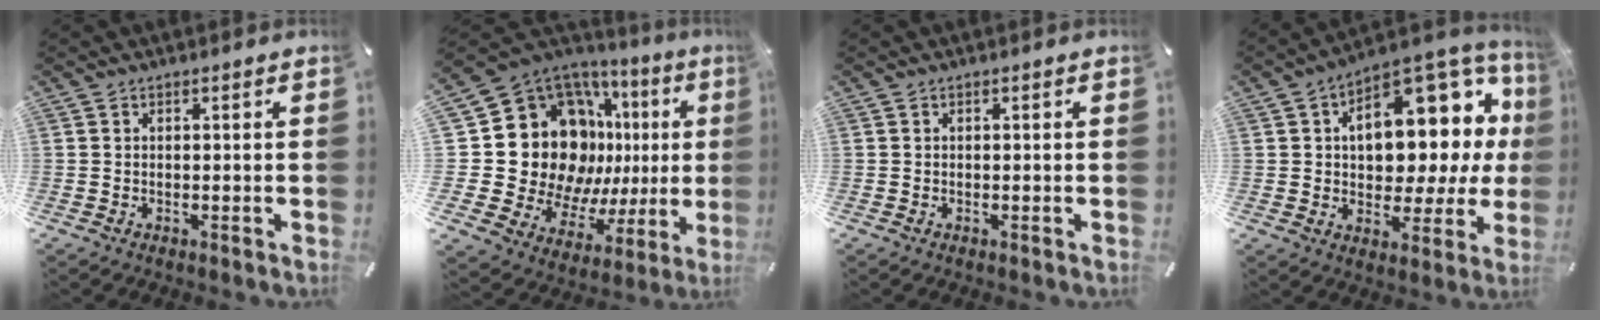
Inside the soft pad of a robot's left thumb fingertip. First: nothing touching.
{"total": 27.8, "force": [5.8, 20.1, 18.2], "torque": [-0.293, -0.078, 0.160]}
{"total": 0.0}
{"total": 16.7, "force": [5.5, 10.1, 12.2], "torque": [-0.151, -0.062, 0.084]}